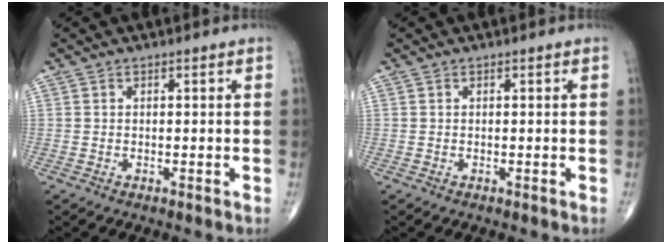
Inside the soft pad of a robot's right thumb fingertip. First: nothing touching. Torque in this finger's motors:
{"motor_torque": [0.00, 0.00, 0.01, 0.00, 0.00]}